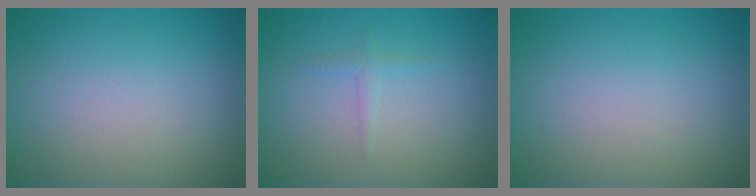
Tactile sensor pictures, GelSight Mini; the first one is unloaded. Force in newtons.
{"total": 0.9, "press": 0.9, "slide": 0.0}
{"total": 0.0}